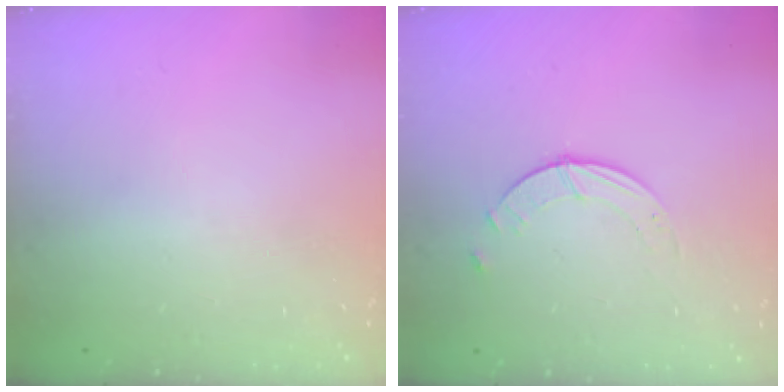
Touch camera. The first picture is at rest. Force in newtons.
{"total": 2.5, "press": 2.5, "slide": 0.3}